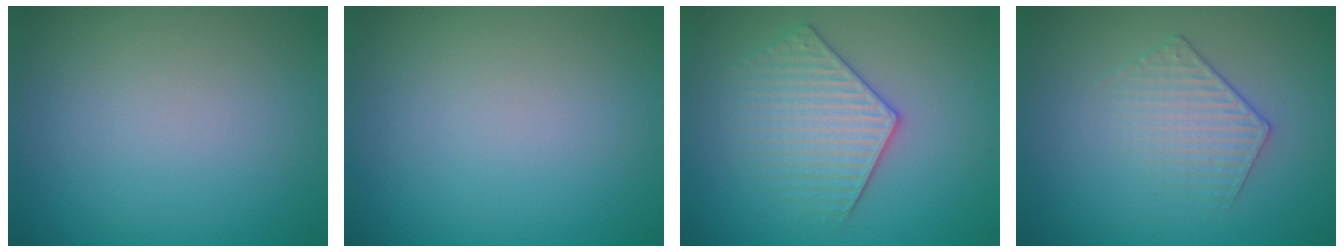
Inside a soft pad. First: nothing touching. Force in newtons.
{"total": 0.0}
{"total": 3.5, "press": 3.4, "slide": 0.7}
{"total": 1.9, "press": 1.4, "slide": 1.3}